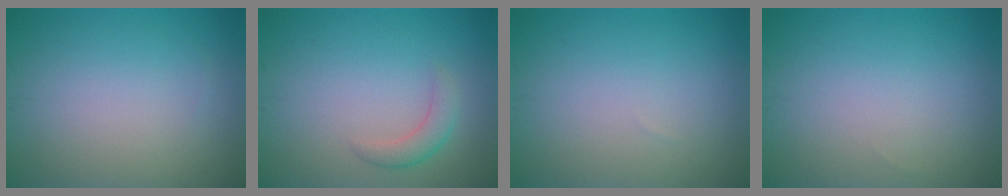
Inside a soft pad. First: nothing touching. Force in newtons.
{"total": 2.0, "press": 2.0, "slide": 0.1}
{"total": 0.0}
{"total": 0.0}